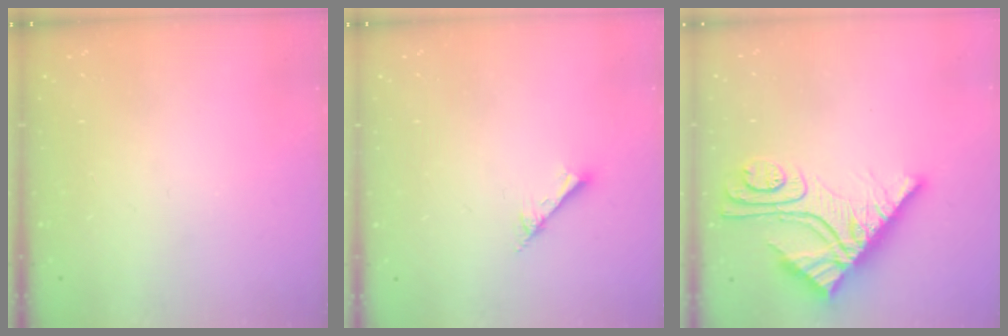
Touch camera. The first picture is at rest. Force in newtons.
{"total": 2.8, "press": 2.7, "slide": 0.4}
{"total": 13.6, "press": 13.6, "slide": 1.3}